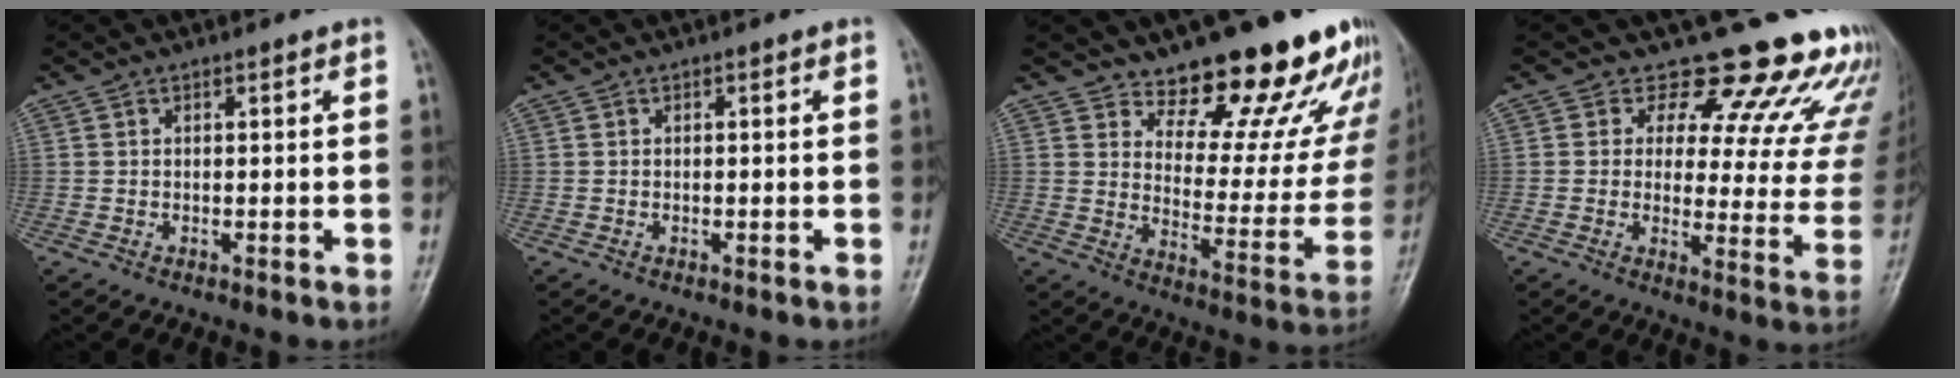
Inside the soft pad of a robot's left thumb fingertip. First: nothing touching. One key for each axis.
{"total": 0.0}
{"total": 19.8, "fx": 16.9, "fy": 6.8, "fz": 7.6, "tx": -0.040, "ty": -0.136, "tz": 0.220}
{"total": 18.9, "fx": 16.3, "fy": 7.4, "fz": 6.0, "tx": -0.014, "ty": -0.123, "tz": 0.168}